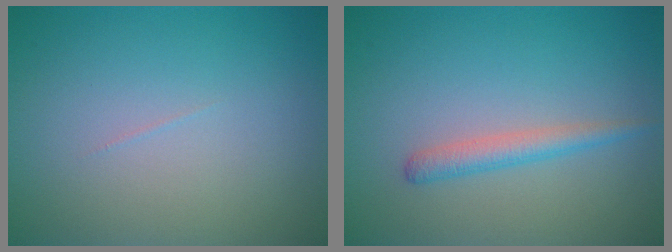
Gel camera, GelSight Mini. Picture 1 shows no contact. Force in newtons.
{"total": 1.9, "press": 1.9, "slide": 0.1}